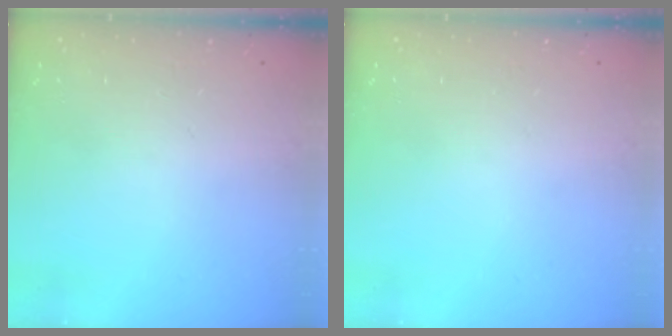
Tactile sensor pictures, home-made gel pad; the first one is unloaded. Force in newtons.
{"total": 0.0}